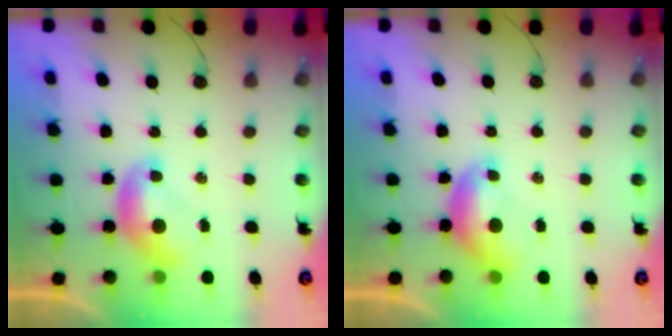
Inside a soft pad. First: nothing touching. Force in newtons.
{"total": 0.0}